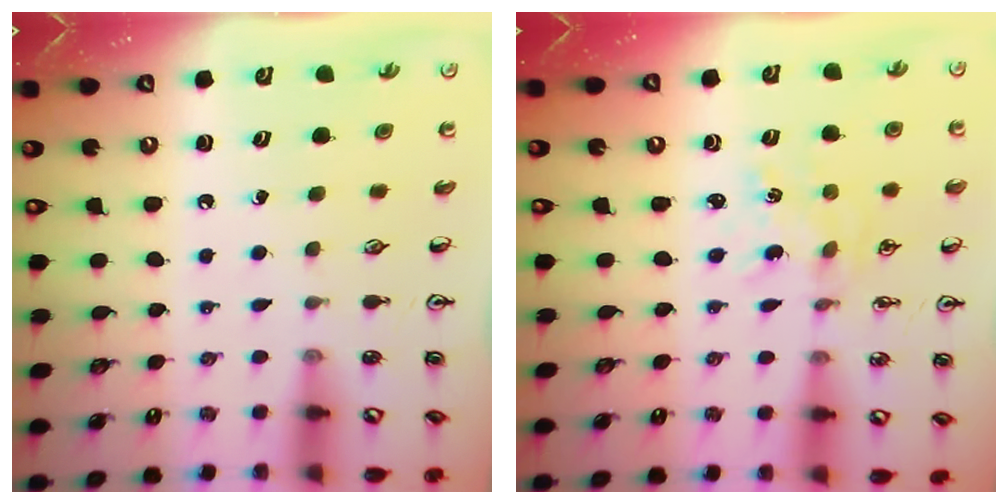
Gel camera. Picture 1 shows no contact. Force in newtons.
{"total": 1.2, "press": 1.2, "slide": 0.3}